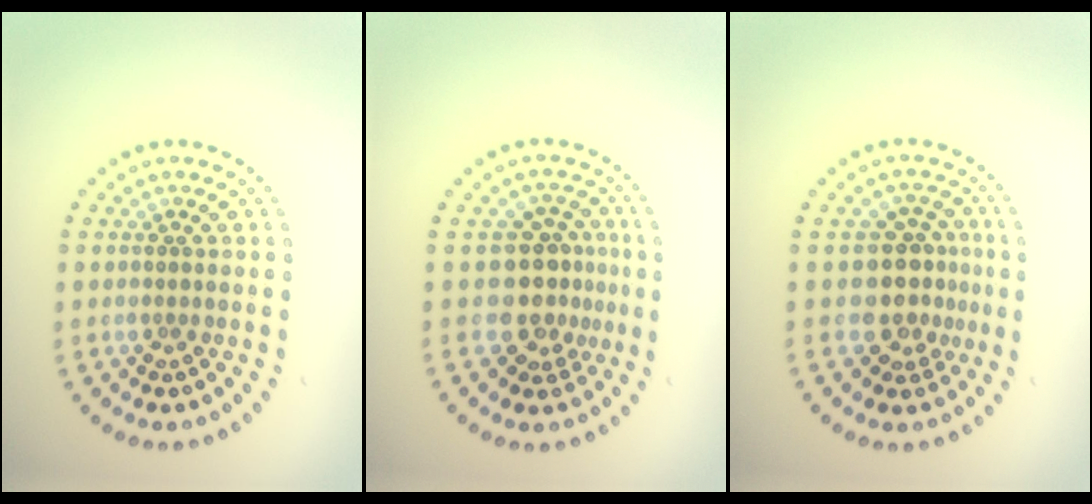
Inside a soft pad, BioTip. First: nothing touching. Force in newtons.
{"total": 3.8, "press": 3.2, "slide": 2.0}
{"total": 3.9, "press": 3.2, "slide": 2.2}